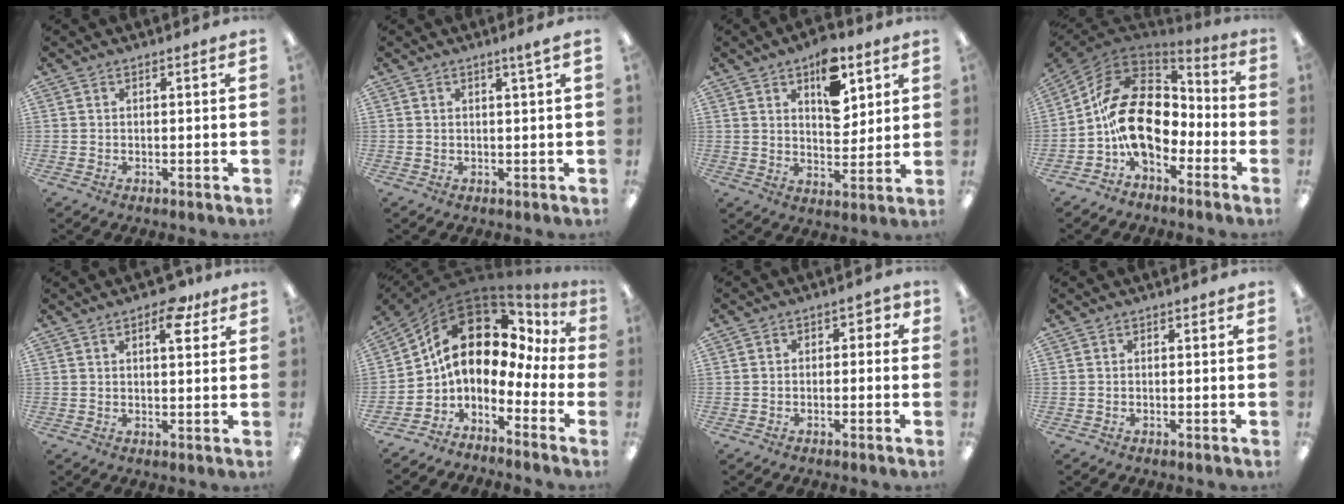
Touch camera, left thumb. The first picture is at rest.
{"total": 1.9, "force": [1.2, -0.1, 1.4], "torque": [-0.029, 0.000, 0.021]}
{"total": 11.7, "force": [6.5, 6.3, 7.4], "torque": [-0.088, -0.030, 0.107]}
{"total": 17.8, "force": [-1.6, 11.9, 13.2], "torque": [-0.265, 0.020, -0.022]}
{"total": 7.3, "force": [3.8, 3.5, 5.1], "torque": [-0.054, -0.013, 0.056]}
{"total": 12.6, "force": [5.3, 7.5, 8.7], "torque": [-0.155, -0.041, 0.090]}
{"total": 2.9, "force": [-2.0, 1.7, 1.3], "torque": [-0.018, 0.016, -0.038]}
{"total": 0.6, "force": [-0.5, 0.2, 0.1], "torque": [-0.003, 0.000, -0.010]}